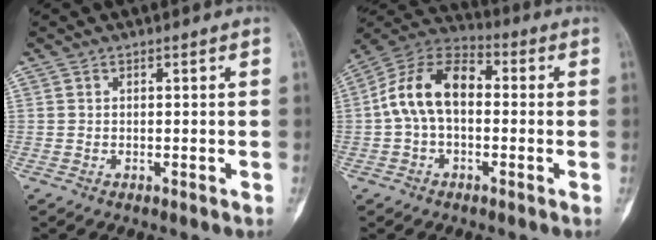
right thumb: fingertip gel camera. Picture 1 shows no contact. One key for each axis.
{"total": 12.8, "fx": 0.0, "fy": 8.0, "fz": 10.0, "tx": -0.173, "ty": 0.038, "tz": -0.014}